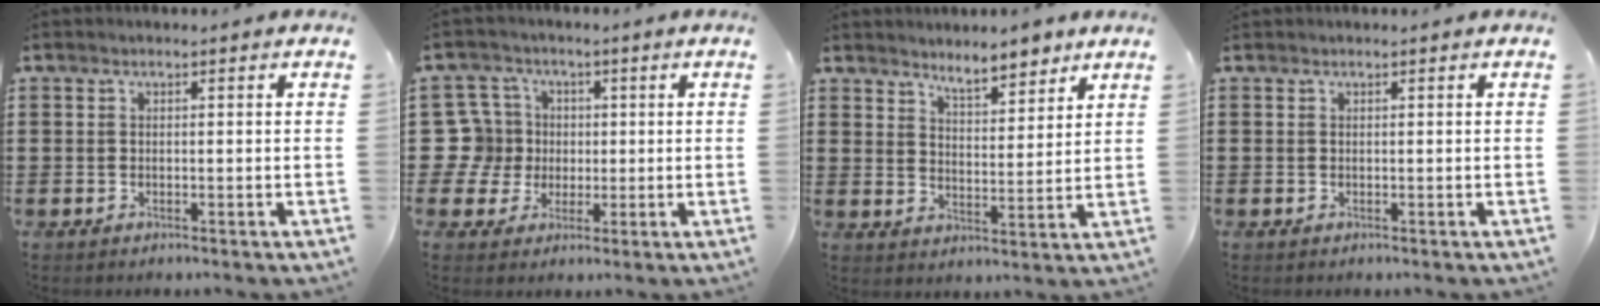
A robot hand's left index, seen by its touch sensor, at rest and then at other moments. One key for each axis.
{"total": 9.1, "fx": 0.4, "fy": 8.7, "fz": 2.5, "tx": -0.100, "ty": 0.013, "tz": 0.010}
{"total": 5.3, "fx": 5.0, "fy": 1.1, "fz": 1.5, "tx": -0.037, "ty": -0.016, "tz": 0.091}
{"total": 0.0}